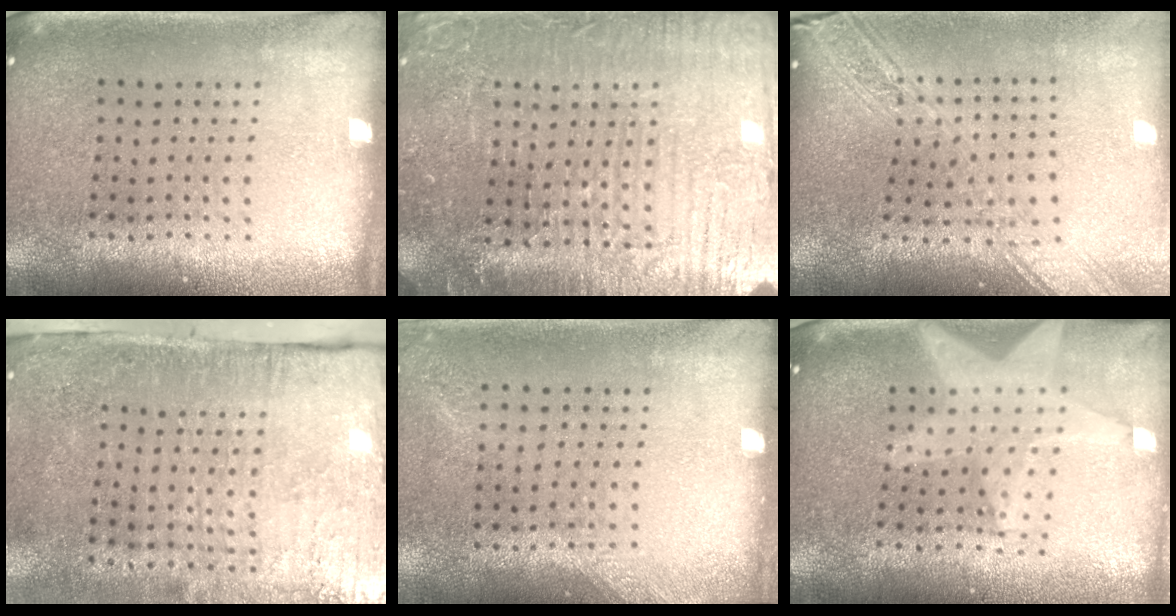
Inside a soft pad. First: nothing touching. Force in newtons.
{"total": 4.5, "press": 4.4, "slide": 1.3}
{"total": 2.8, "press": 2.2, "slide": 1.7}
{"total": 4.8, "press": 3.8, "slide": 2.9}
{"total": 1.3, "press": 1.0, "slide": 0.9}
{"total": 2.1, "press": 1.7, "slide": 1.2}